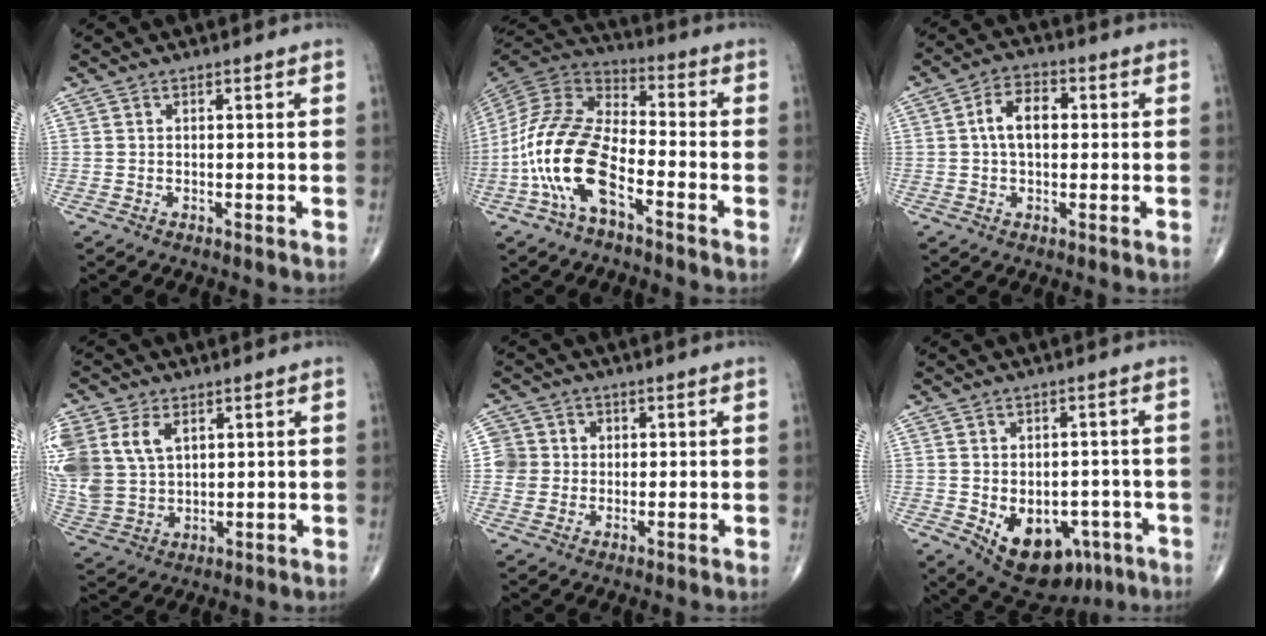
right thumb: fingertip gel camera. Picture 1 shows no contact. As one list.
[{"total": 16.4, "force": [-6.4, 7.5, 13.0], "torque": [-0.270, 0.047, -0.129]}, {"total": 6.9, "force": [0.6, 4.3, 5.4], "torque": [-0.087, 0.017, 0.002]}, {"total": 16.7, "force": [5.7, 11.8, 10.3], "torque": [-0.251, 0.004, 0.125]}, {"total": 5.7, "force": [0.6, 5.6, 0.6], "torque": [0.021, 0.007, 0.006]}, {"total": 13.9, "force": [-5.3, 9.2, 8.9], "torque": [-0.101, 0.014, -0.057]}]